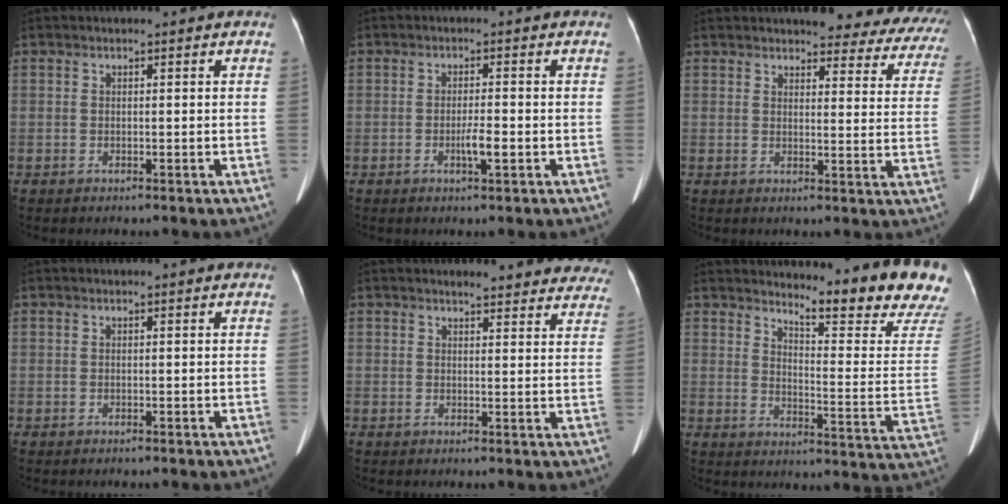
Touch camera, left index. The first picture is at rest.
{"total": 2.4, "force": [-0.9, 0.2, 2.3], "torque": [-0.042, -0.003, -0.015]}
{"total": 17.6, "force": [16.0, 4.4, 5.9], "torque": [-0.036, -0.044, 0.156]}
{"total": 0.0}
{"total": 15.8, "force": [14.9, 3.5, 3.6], "torque": [-0.005, -0.048, 0.144]}
{"total": 16.8, "force": [15.5, -0.2, 6.5], "torque": [-0.097, -0.117, 0.181]}